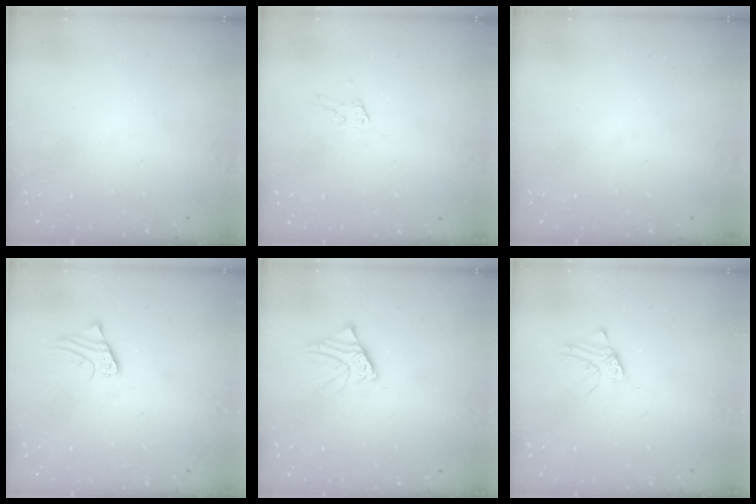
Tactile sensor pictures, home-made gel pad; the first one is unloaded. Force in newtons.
{"total": 1.9, "press": 1.9, "slide": 0.1}
{"total": 0.0}
{"total": 1.9, "press": 1.9, "slide": 0.1}
{"total": 2.9, "press": 2.9, "slide": 0.2}
{"total": 1.8, "press": 1.7, "slide": 0.2}